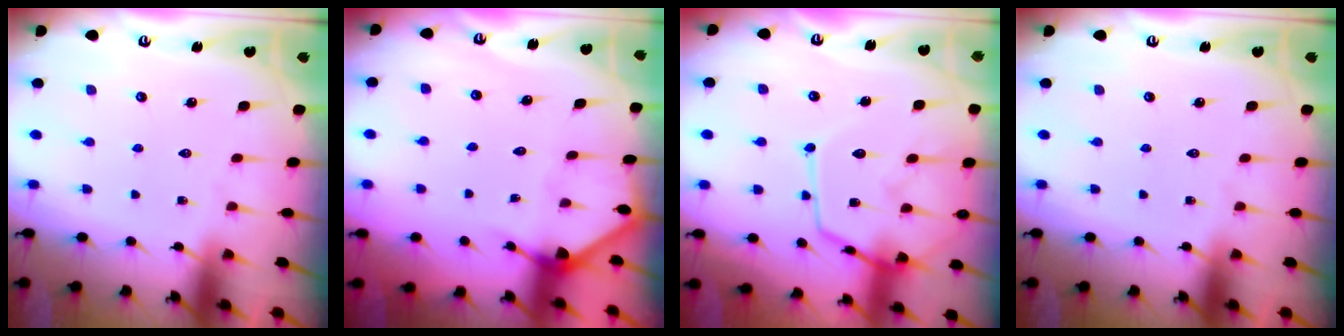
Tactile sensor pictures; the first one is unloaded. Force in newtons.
{"total": 2.7, "press": 2.7, "slide": 0.1}
{"total": 15.2, "press": 15.1, "slide": 1.4}
{"total": 0.0}